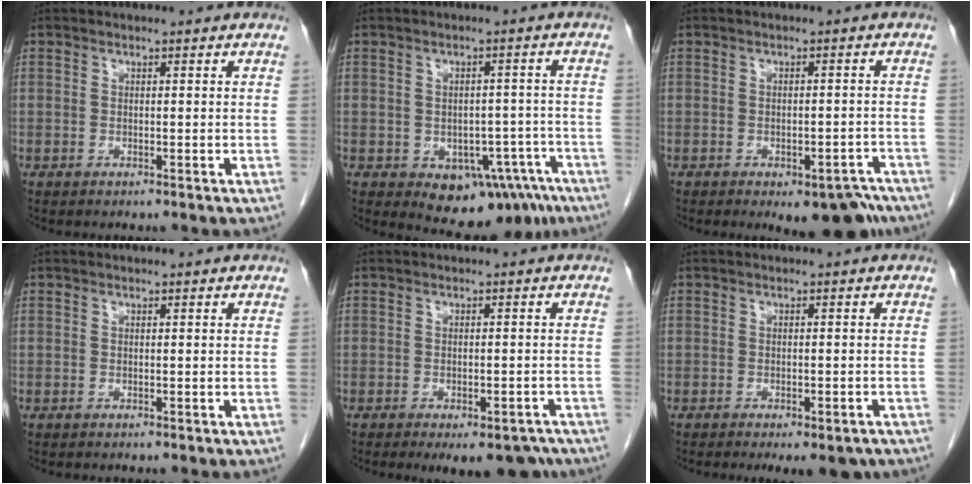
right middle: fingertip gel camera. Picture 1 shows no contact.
{"total": 11.1, "force": [-6.4, 6.3, 6.5], "torque": [-0.051, 0.018, -0.077]}
{"total": 8.3, "force": [-5.9, 3.4, 4.6], "torque": [-0.038, 0.015, -0.075]}
{"total": 0.0}
{"total": 8.1, "force": [-6.1, 3.4, 4.0], "torque": [-0.033, 0.001, -0.078]}
{"total": 5.5, "force": [-4.1, 2.0, 3.1], "torque": [-0.031, -0.003, -0.054]}